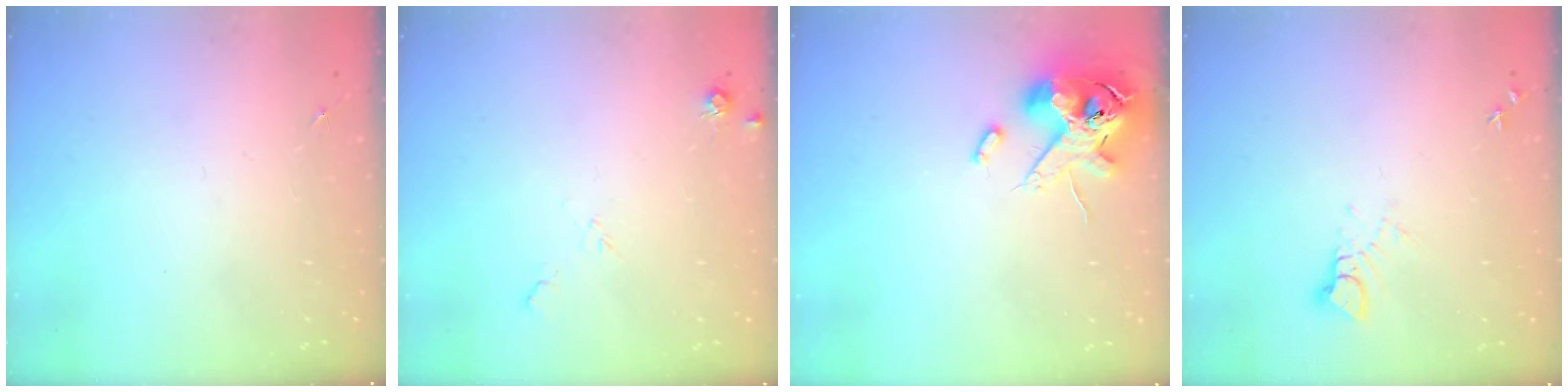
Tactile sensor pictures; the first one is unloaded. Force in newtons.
{"total": 7.2, "press": 7.2, "slide": 0.6}
{"total": 14.2, "press": 14.0, "slide": 2.3}
{"total": 3.8, "press": 3.8, "slide": 0.3}